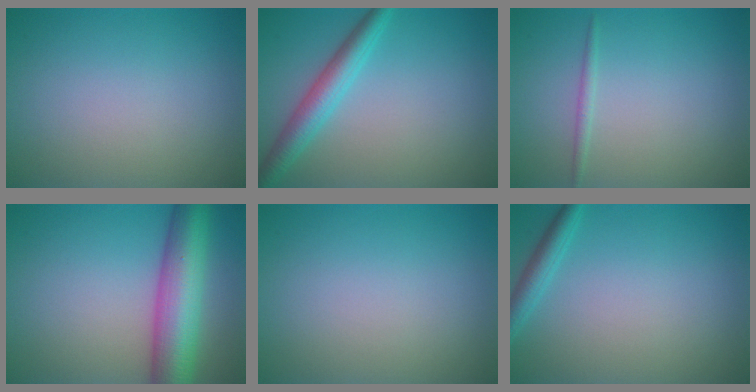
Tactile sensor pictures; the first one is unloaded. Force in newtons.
{"total": 3.8, "press": 3.8, "slide": 0.1}
{"total": 0.7, "press": 0.7, "slide": 0.0}
{"total": 8.9, "press": 8.9, "slide": 0.2}
{"total": 0.0}
{"total": 2.1, "press": 2.0, "slide": 0.2}